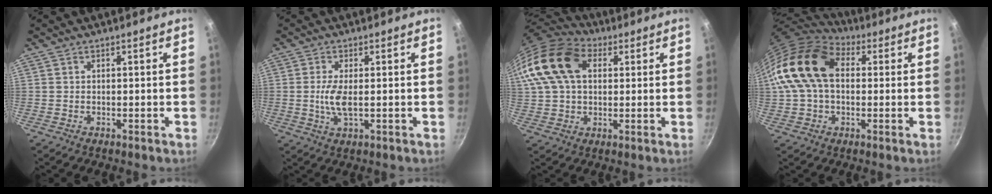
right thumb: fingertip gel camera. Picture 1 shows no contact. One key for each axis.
{"total": 4.6, "fx": -0.1, "fy": 1.6, "fz": 4.3, "tx": -0.098, "ty": -0.004, "tz": -0.003}
{"total": 17.4, "fx": 4.8, "fy": 11.8, "fz": 11.9, "tx": -0.223, "ty": 0.020, "tz": 0.073}
{"total": 17.0, "fx": 2.7, "fy": 11.6, "fz": 12.1, "tx": -0.209, "ty": 0.024, "tz": 0.033}